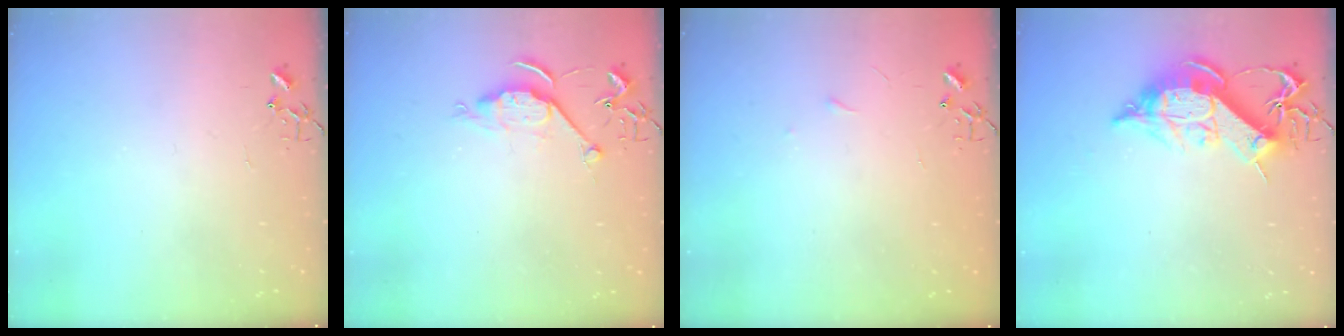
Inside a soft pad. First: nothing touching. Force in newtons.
{"total": 6.2, "press": 6.2, "slide": 0.5}
{"total": 3.4, "press": 3.3, "slide": 0.4}
{"total": 14.4, "press": 14.4, "slide": 1.2}